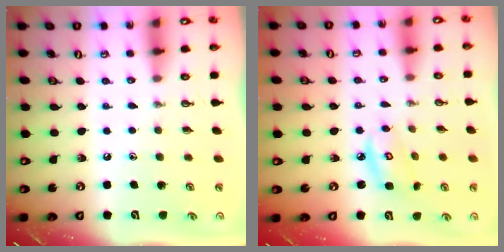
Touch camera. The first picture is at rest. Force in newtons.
{"total": 5.5, "press": 5.5, "slide": 0.3}